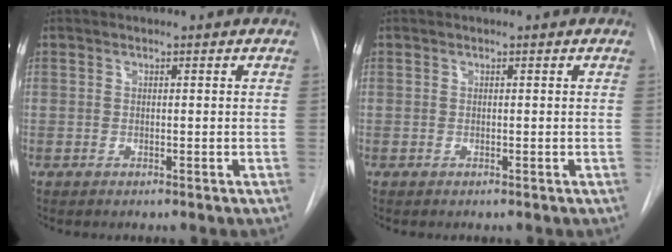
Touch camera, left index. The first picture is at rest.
{"total": 0.0}